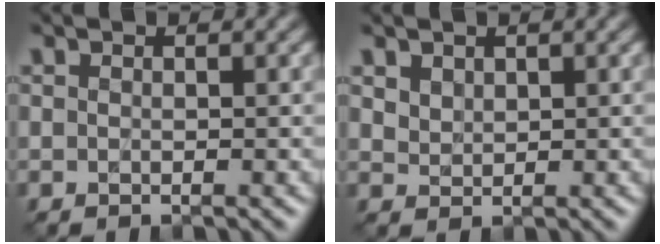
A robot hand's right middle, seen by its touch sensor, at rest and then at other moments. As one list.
[{"total": 1.4, "force": [1.0, 0.9, 0.4], "torque": [-0.009, -0.004, 0.026]}]